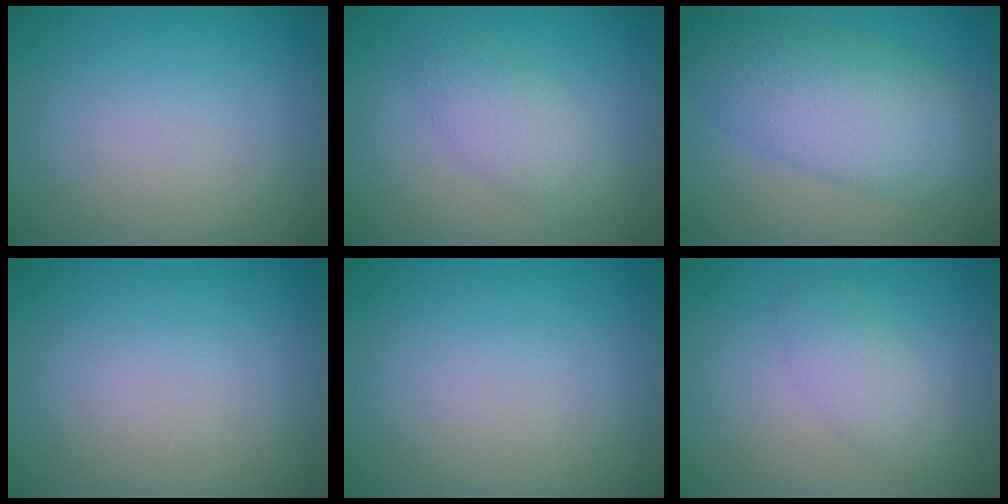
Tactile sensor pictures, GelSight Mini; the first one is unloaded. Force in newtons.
{"total": 3.0, "press": 3.0, "slide": 0.1}
{"total": 7.6, "press": 7.6, "slide": 0.4}
{"total": 0.0}
{"total": 0.0}
{"total": 2.4, "press": 2.4, "slide": 0.1}